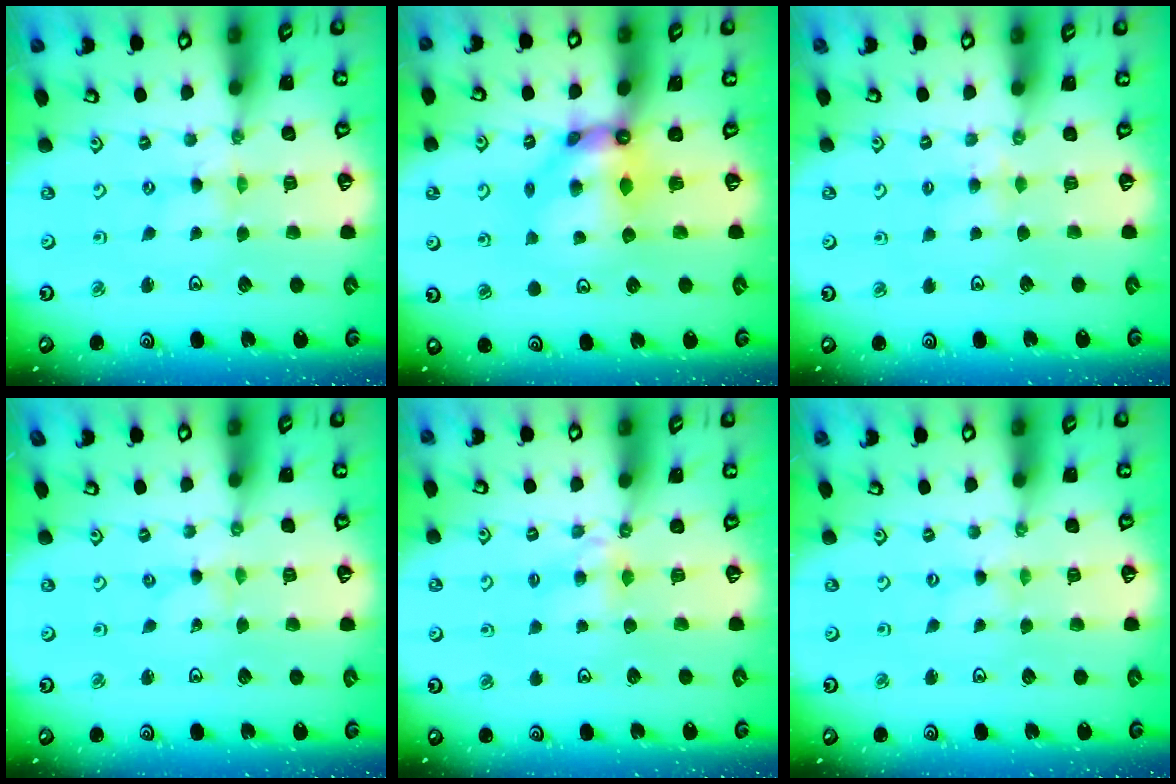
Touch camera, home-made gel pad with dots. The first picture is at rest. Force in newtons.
{"total": 8.4, "press": 8.3, "slide": 0.7}
{"total": 3.3, "press": 3.2, "slide": 0.6}
{"total": 0.0}
{"total": 4.3, "press": 4.3, "slide": 0.4}
{"total": 0.0}